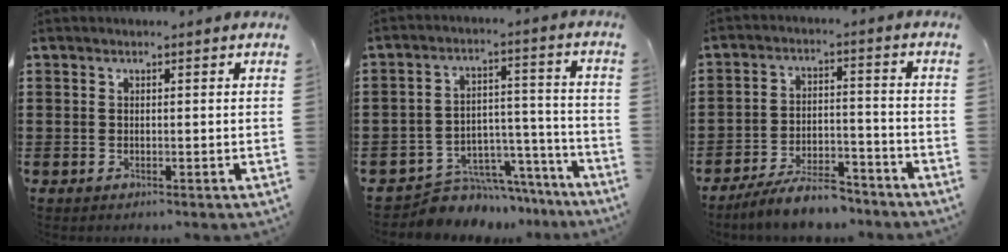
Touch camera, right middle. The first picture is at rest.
{"total": 7.2, "force": [-6.6, 2.7, 0.5], "torque": [-0.006, 0.028, -0.125]}
{"total": 7.9, "force": [-7.0, 1.7, 3.1], "torque": [-0.052, 0.014, -0.131]}